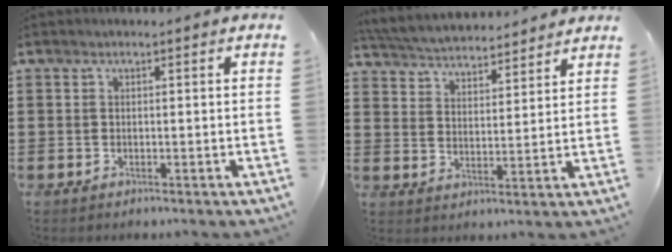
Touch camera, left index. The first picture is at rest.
{"total": 4.7, "force": [4.7, 0.2, 0.3], "torque": [-0.030, -0.029, 0.081]}